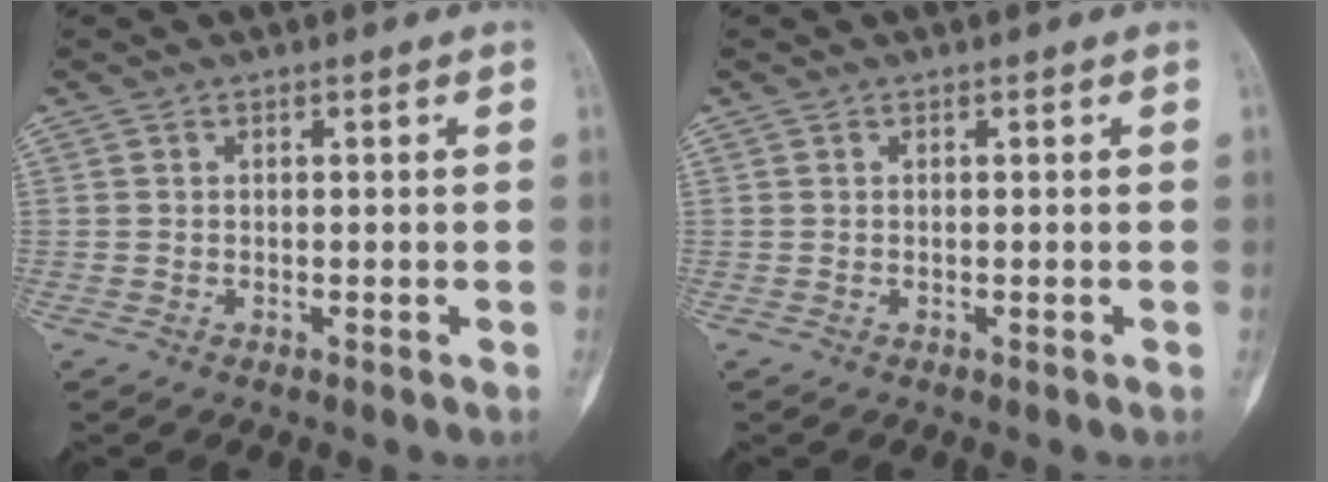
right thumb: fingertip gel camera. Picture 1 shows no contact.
{"total": 0.0}